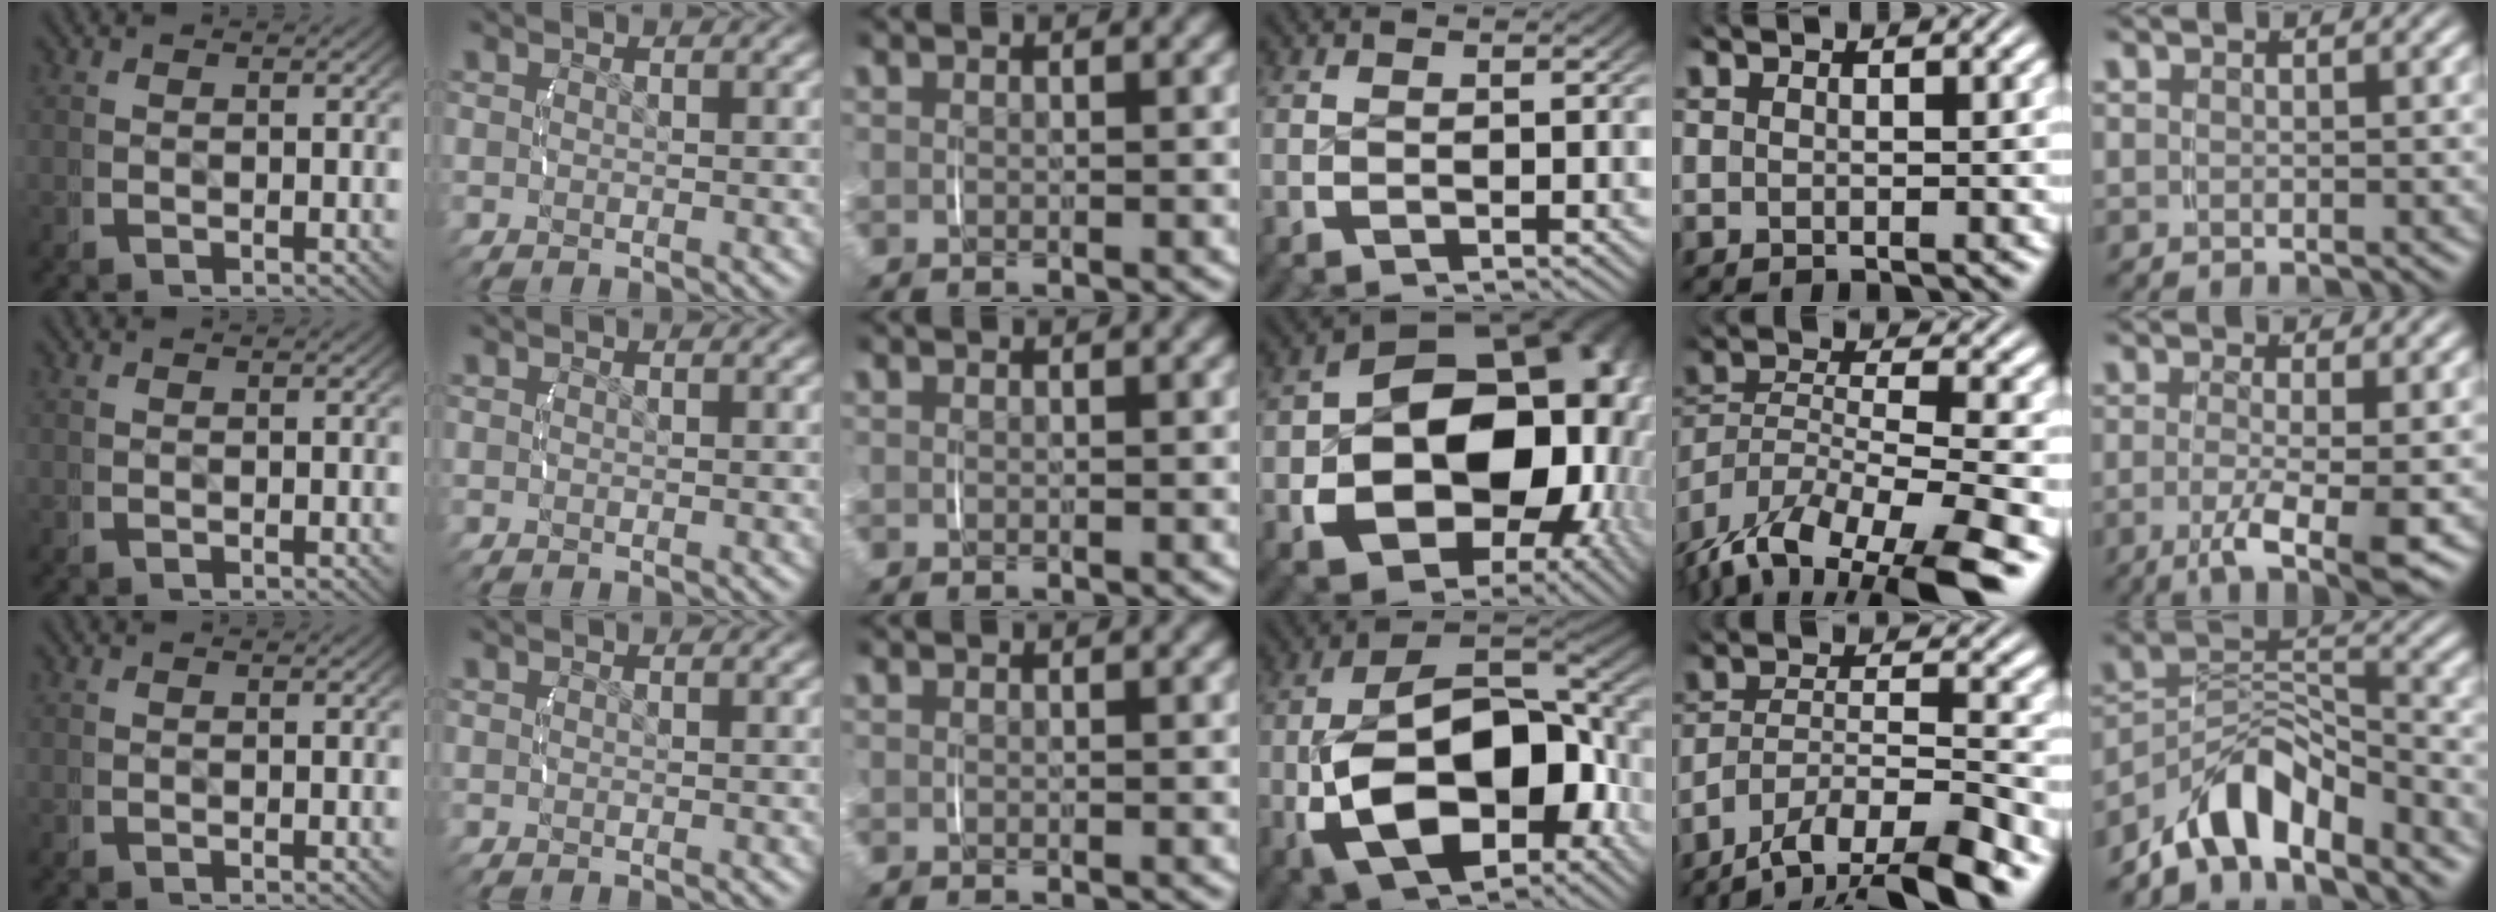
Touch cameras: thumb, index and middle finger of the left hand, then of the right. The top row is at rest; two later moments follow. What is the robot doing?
{"motion": "lift_and_place", "object": "ethernet cable"}